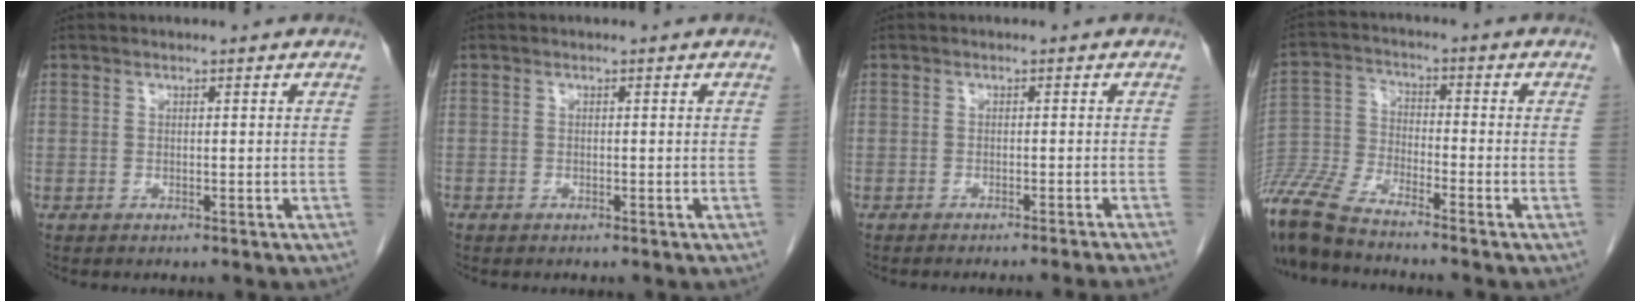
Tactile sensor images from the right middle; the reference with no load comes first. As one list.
[{"total": 0.0}, {"total": 6.3, "force": [-5.6, -1.8, 2.3], "torque": [-0.006, -0.012, -0.070]}, {"total": 10.6, "force": [-9.6, 0.6, 4.4], "torque": [-0.100, -0.022, -0.194]}]